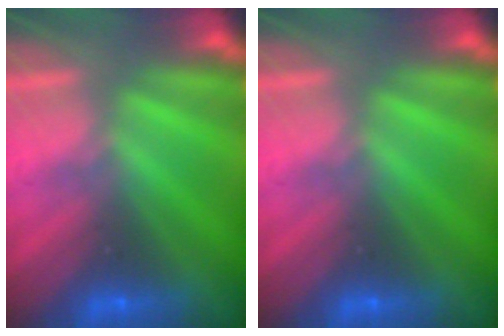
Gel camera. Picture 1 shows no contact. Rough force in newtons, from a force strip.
{"total": 0.0}